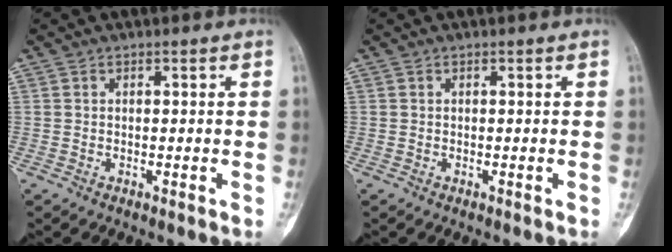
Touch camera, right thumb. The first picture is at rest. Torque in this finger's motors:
{"motor_torque": [0.38, 0.24, -0.21, 0.01, 0.06]}